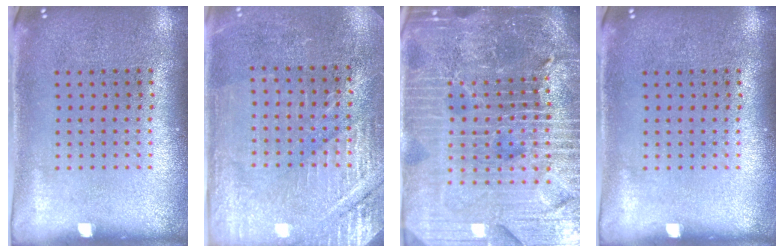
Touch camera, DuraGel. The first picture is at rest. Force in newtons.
{"total": 2.9, "press": 2.9, "slide": 0.2}
{"total": 6.6, "press": 5.8, "slide": 3.2}
{"total": 0.0}